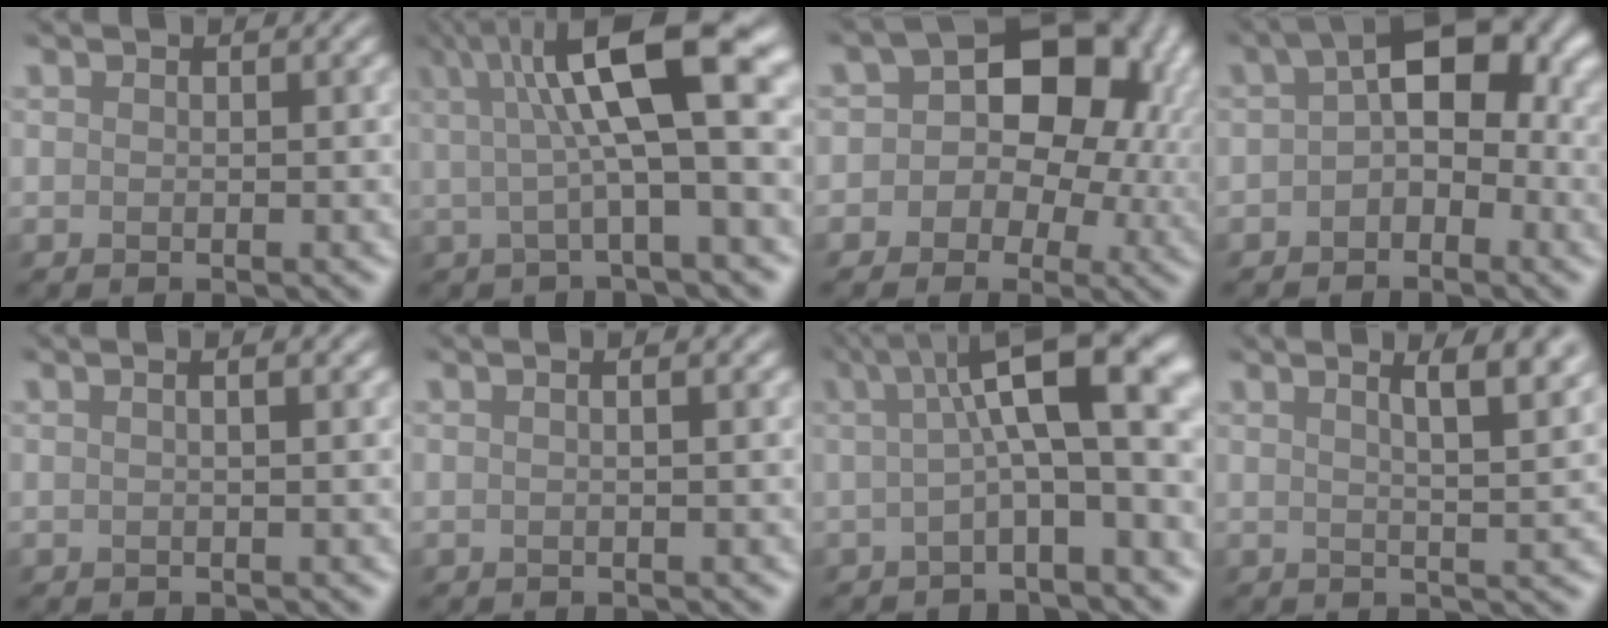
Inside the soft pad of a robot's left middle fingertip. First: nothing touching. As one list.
[{"total": 10.6, "force": [2.3, 2.6, 10.0], "torque": [-0.151, 0.017, 0.034]}, {"total": 12.5, "force": [0.9, 9.3, 8.3], "torque": [-0.058, 0.035, -0.022]}, {"total": 6.0, "force": [-0.1, 3.6, 4.8], "torque": [-0.056, 0.022, -0.015]}, {"total": 2.3, "force": [1.0, 1.0, 1.9], "torque": [-0.010, 0.008, -0.009]}, {"total": 1.3, "force": [0.5, 0.4, 1.1], "torque": [-0.010, -0.002, -0.002]}, {"total": 9.5, "force": [1.7, 2.5, 9.0], "torque": [-0.122, 0.028, 0.017]}, {"total": 6.9, "force": [3.5, 2.3, 5.5], "torque": [-0.035, 0.036, 0.022]}]